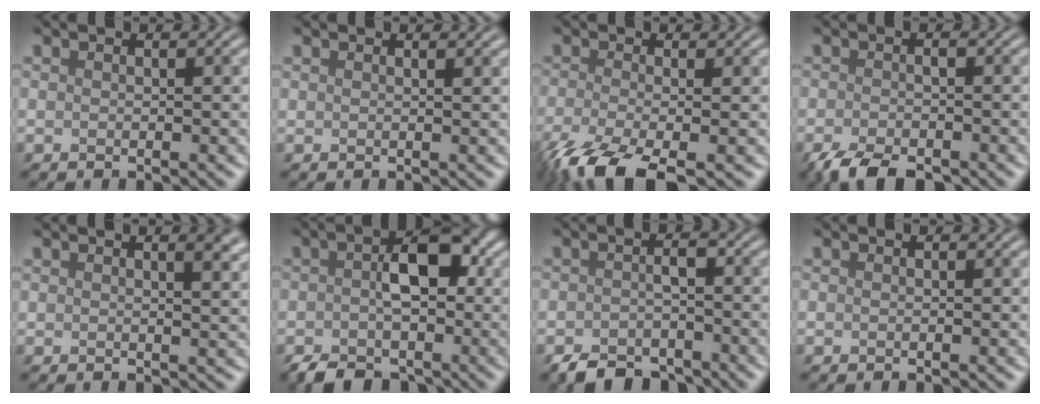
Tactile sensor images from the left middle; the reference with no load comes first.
{"total": 2.3, "force": [1.7, 0.9, 1.2], "torque": [0.000, 0.017, 0.003]}
{"total": 7.2, "force": [-4.7, 2.0, 5.1], "torque": [-0.102, -0.018, -0.084]}
{"total": 4.0, "force": [-3.3, 1.0, 2.1], "torque": [-0.040, -0.003, -0.055]}
{"total": 4.5, "force": [2.5, 1.9, 3.2], "torque": [-0.009, 0.039, 0.013]}
{"total": 6.7, "force": [-2.3, 3.9, 4.9], "torque": [-0.066, 0.005, -0.036]}
{"total": 4.0, "force": [-3.3, 1.4, 1.6], "torque": [-0.024, 0.001, -0.054]}
{"total": 0.0}